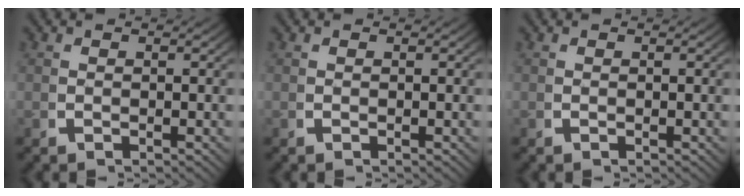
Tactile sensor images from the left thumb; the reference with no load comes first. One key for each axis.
{"total": 0.0}
{"total": 0.0}